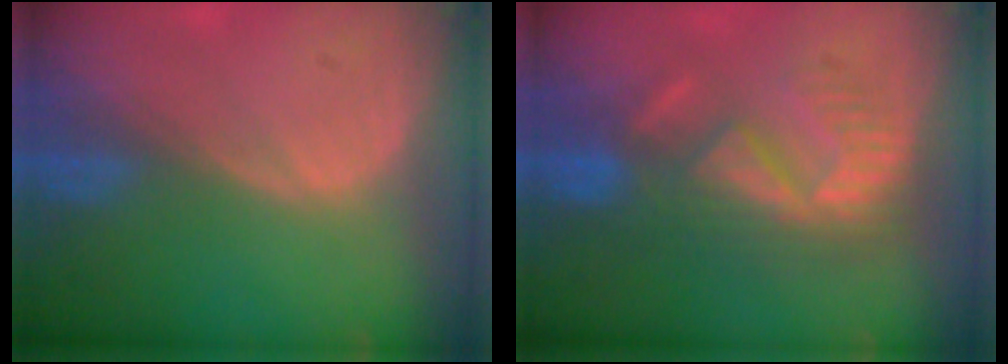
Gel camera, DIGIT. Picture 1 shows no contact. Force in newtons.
{"total": 8.8, "press": 8.2, "slide": 3.3}